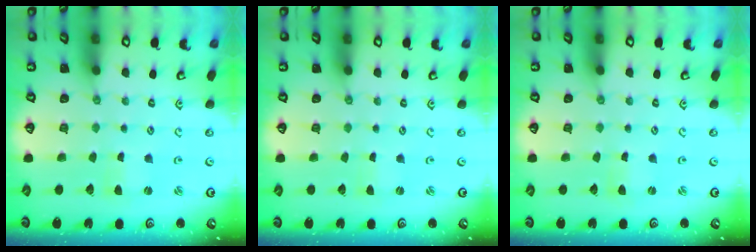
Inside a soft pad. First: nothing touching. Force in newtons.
{"total": 0.0}
{"total": 0.0}